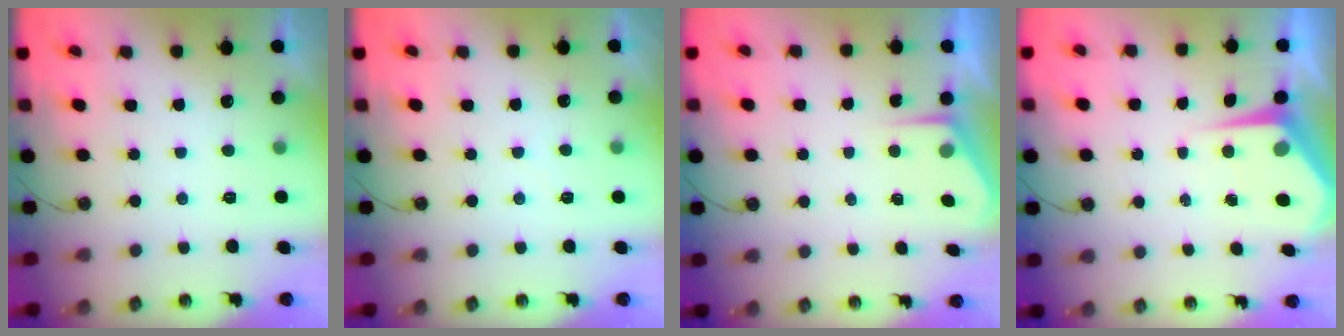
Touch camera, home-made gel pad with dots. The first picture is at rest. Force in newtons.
{"total": 1.7, "press": 1.6, "slide": 0.4}
{"total": 2.7, "press": 2.7, "slide": 0.4}
{"total": 4.8, "press": 4.7, "slide": 0.4}